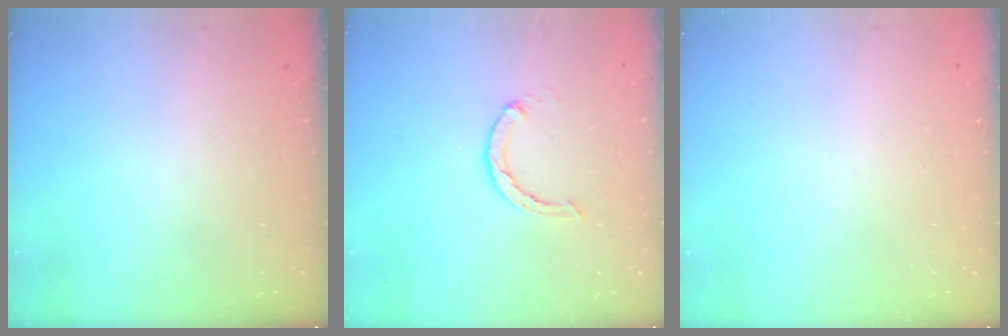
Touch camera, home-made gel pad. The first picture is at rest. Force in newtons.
{"total": 2.4, "press": 2.4, "slide": 0.4}
{"total": 0.0}